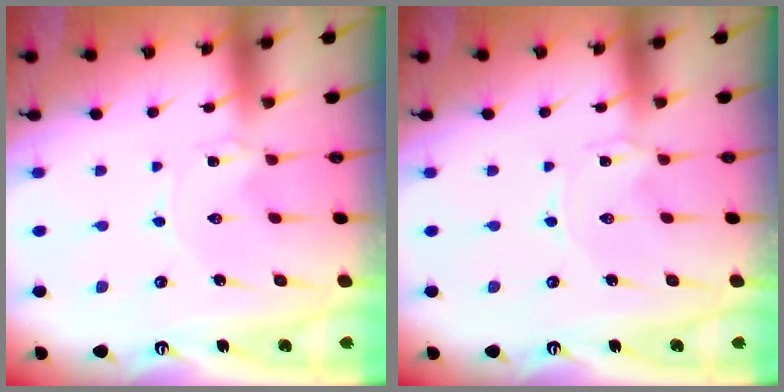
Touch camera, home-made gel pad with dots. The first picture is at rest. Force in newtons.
{"total": 0.0}